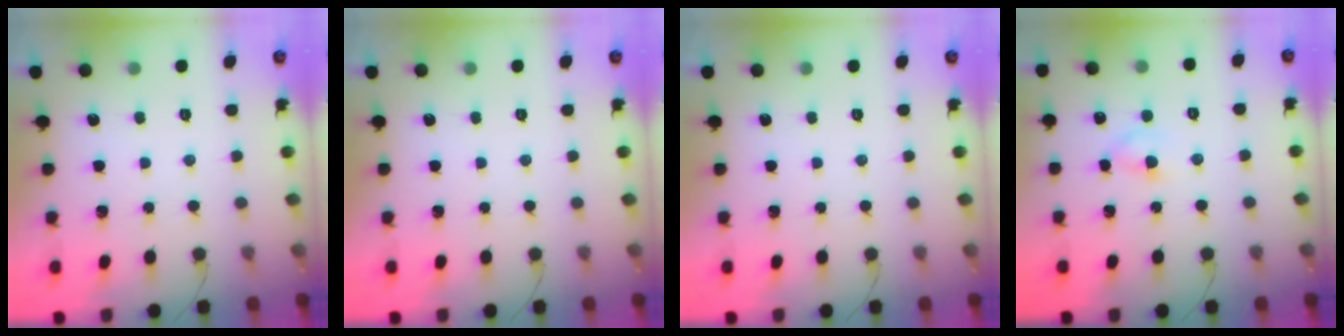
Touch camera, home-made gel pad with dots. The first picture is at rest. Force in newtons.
{"total": 0.0}
{"total": 0.0}
{"total": 2.5, "press": 2.2, "slide": 1.2}